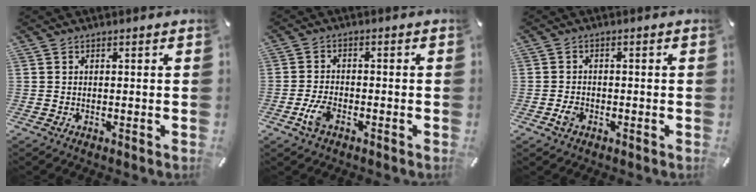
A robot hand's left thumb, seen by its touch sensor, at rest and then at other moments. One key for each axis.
{"total": 4.9, "fx": -2.3, "fy": 2.5, "fz": 3.6, "tx": -0.090, "ty": 0.000, "tz": -0.049}
{"total": 2.3, "fx": -1.0, "fy": 1.7, "fz": 1.3, "tx": -0.030, "ty": 0.002, "tz": -0.020}